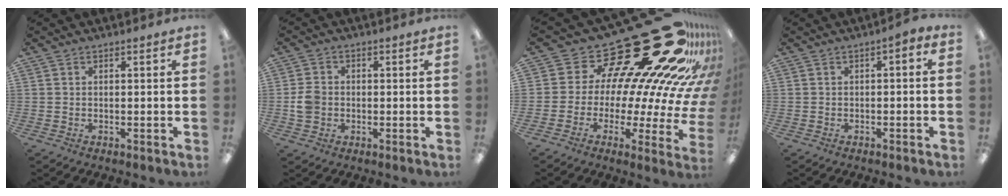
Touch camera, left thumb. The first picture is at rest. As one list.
[{"total": 5.0, "force": [-0.6, 4.4, 2.1], "torque": [-0.024, 0.006, -0.012]}, {"total": 32.0, "force": [20.4, 12.3, 21.4], "torque": [-0.266, -0.204, 0.382]}, {"total": 1.6, "force": [-1.1, 0.7, 0.9], "torque": [-0.016, 0.005, -0.021]}]